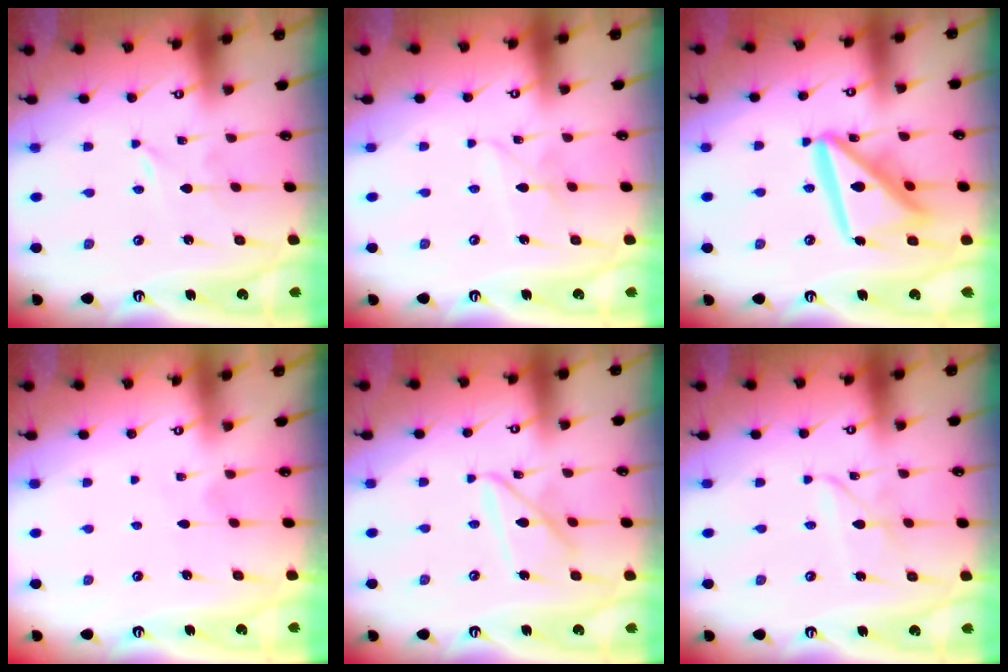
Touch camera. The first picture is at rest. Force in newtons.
{"total": 3.8, "press": 3.8, "slide": 0.3}
{"total": 18.4, "press": 18.3, "slide": 2.0}
{"total": 3.2, "press": 3.2, "slide": 0.3}
{"total": 12.1, "press": 12.1, "slide": 1.2}
{"total": 2.8, "press": 2.8, "slide": 0.2}